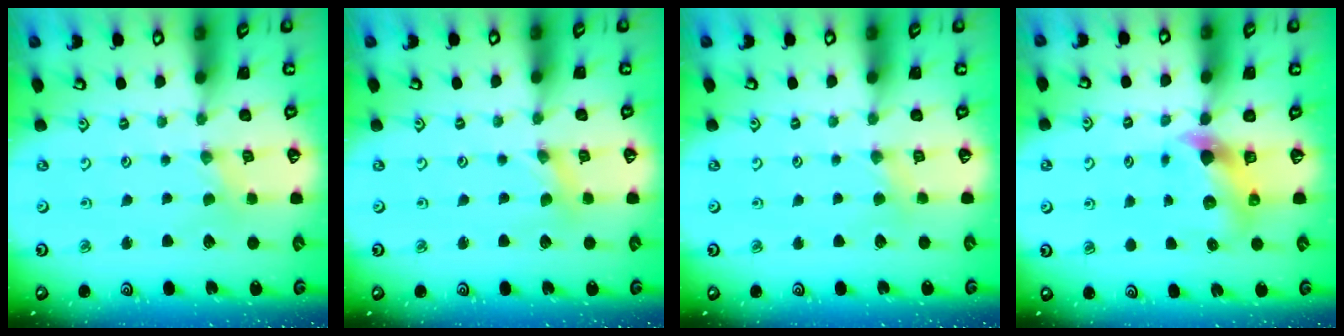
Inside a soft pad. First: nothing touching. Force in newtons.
{"total": 1.1, "press": 1.1, "slide": 0.2}
{"total": 2.8, "press": 2.7, "slide": 0.5}
{"total": 7.1, "press": 7.0, "slide": 0.8}